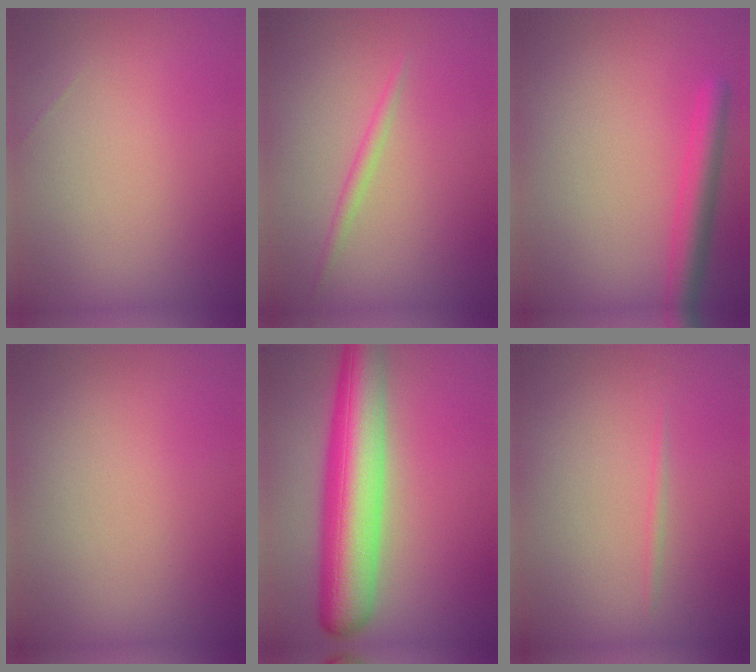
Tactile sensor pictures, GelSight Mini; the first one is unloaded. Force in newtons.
{"total": 1.1, "press": 1.1, "slide": 0.0}
{"total": 3.2, "press": 3.2, "slide": 0.2}
{"total": 0.0}
{"total": 9.5, "press": 9.5, "slide": 0.2}
{"total": 0.6, "press": 0.6, "slide": 0.1}